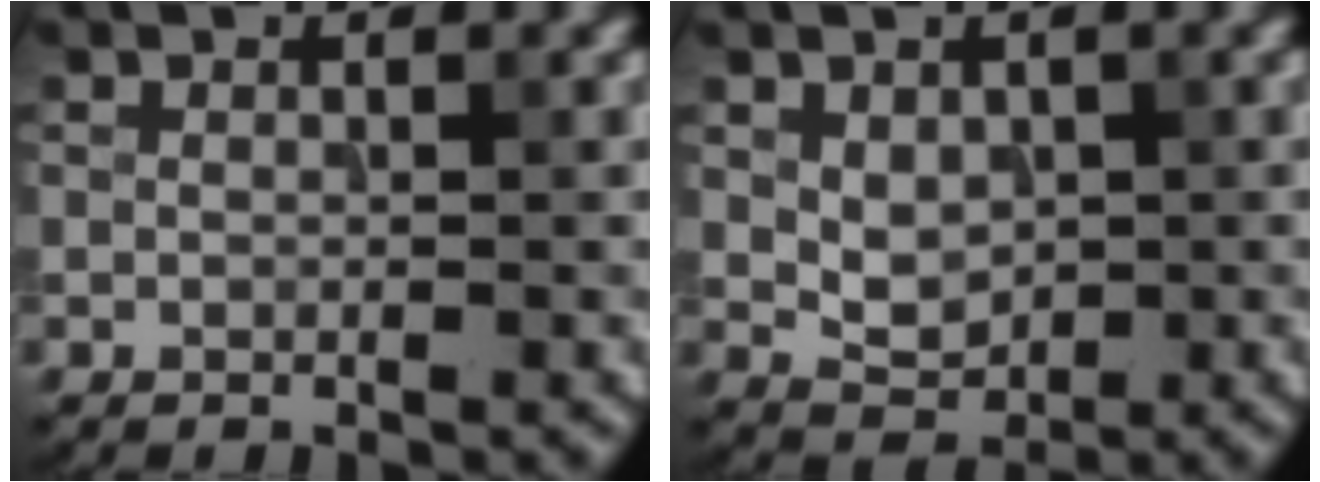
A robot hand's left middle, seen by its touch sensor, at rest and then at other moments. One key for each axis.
{"total": 2.6, "fx": 0.3, "fy": 1.8, "fz": 1.8, "tx": -0.035, "ty": -0.003, "tz": 0.010}